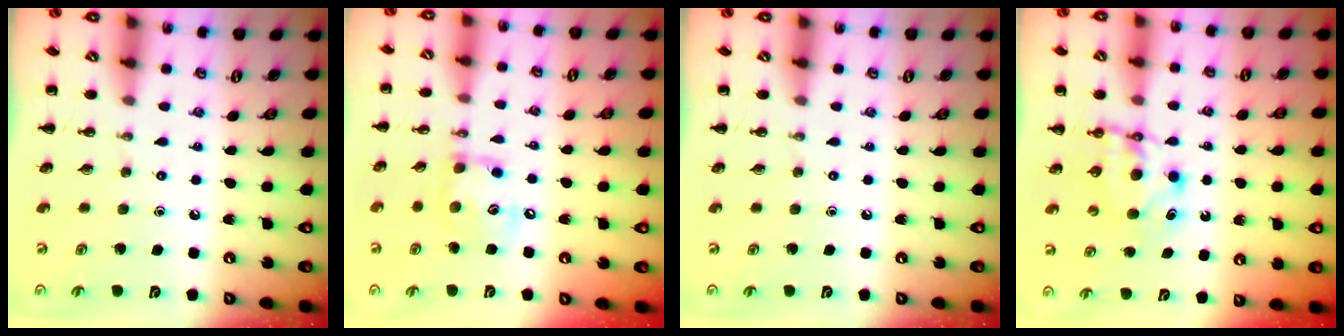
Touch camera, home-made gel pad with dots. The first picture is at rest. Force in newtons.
{"total": 10.4, "press": 10.4, "slide": 0.6}
{"total": 0.0}
{"total": 5.6, "press": 5.6, "slide": 0.6}